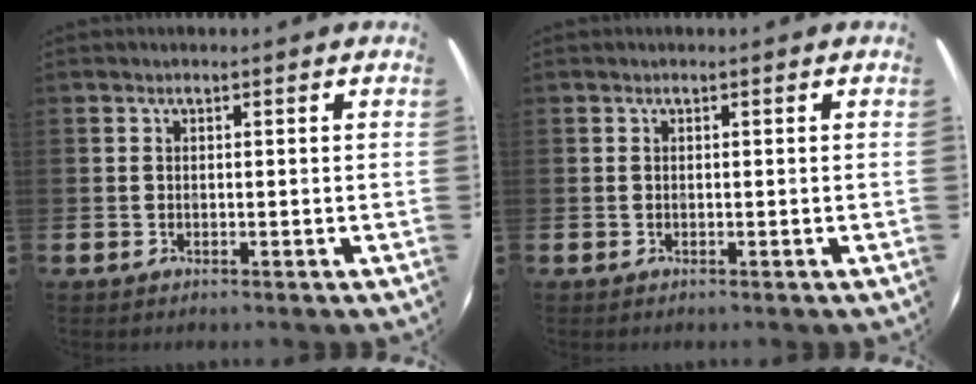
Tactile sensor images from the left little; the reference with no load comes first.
{"total": 0.0}